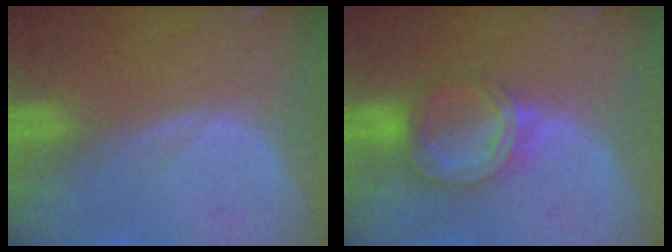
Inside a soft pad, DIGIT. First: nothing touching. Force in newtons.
{"total": 6.5, "press": 5.8, "slide": 3.0}